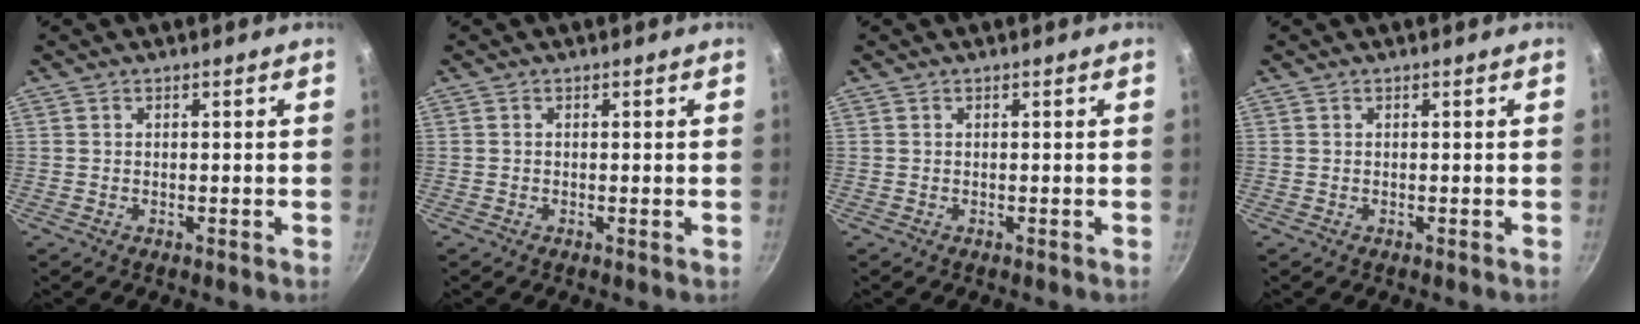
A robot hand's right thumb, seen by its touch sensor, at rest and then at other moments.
{"total": 0.0}
{"total": 0.0}
{"total": 0.0}